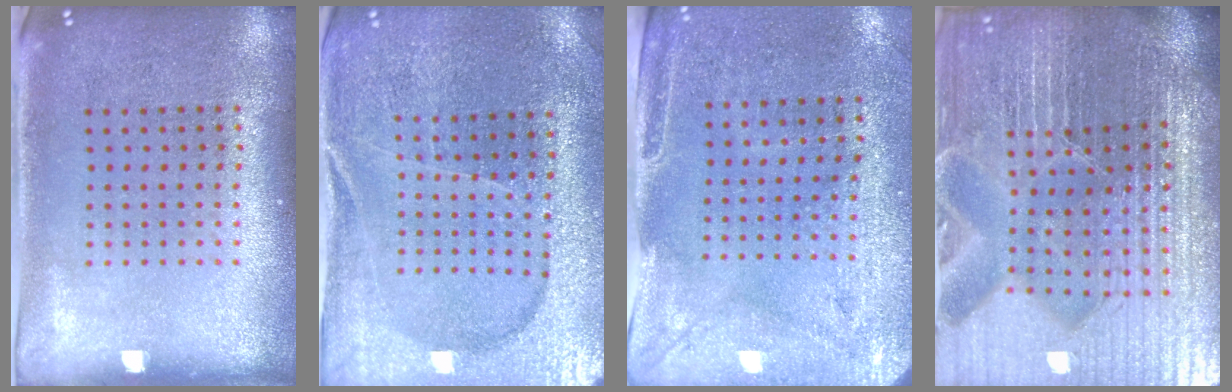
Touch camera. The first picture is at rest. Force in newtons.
{"total": 3.1, "press": 3.0, "slide": 0.4}
{"total": 3.0, "press": 2.5, "slide": 1.6}
{"total": 6.7, "press": 5.9, "slide": 3.2}